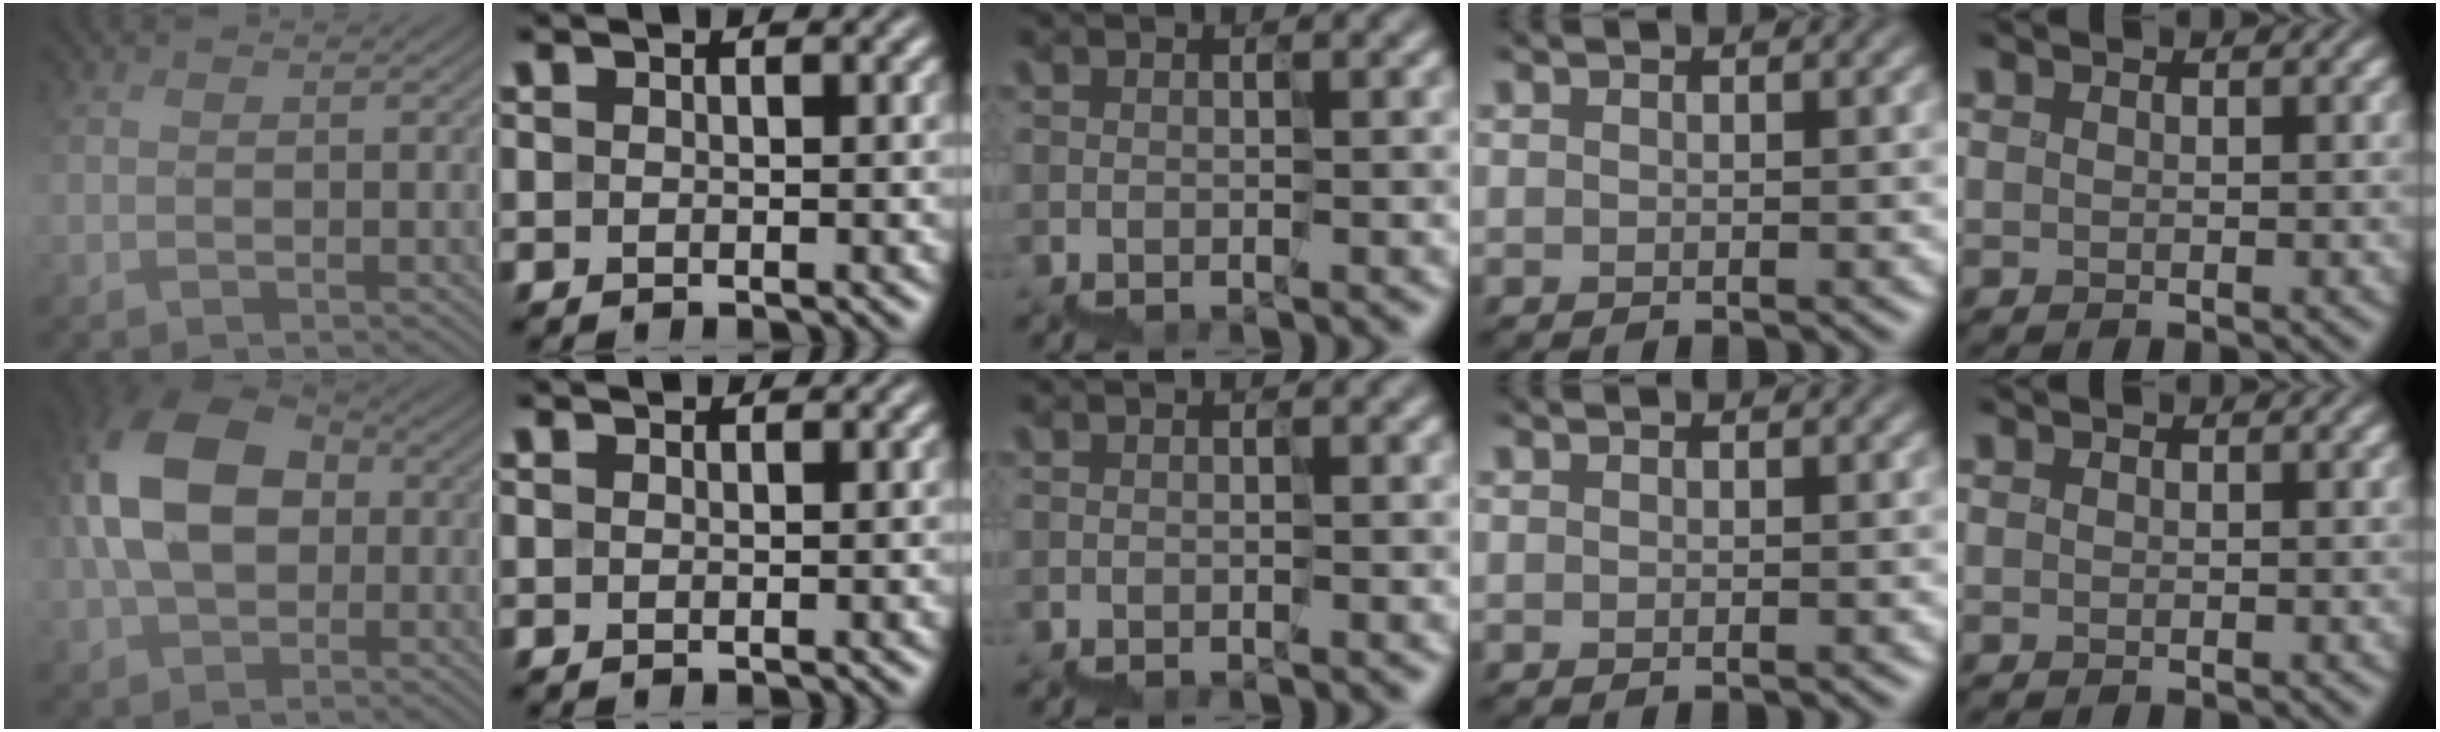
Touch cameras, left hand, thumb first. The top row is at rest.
{"thumb": {"total": 12.9, "force": [0.4, 8.7, 9.6], "torque": [-0.213, 0.010, -0.005]}, "index": {"total": 1.1, "force": [1.1, 0.3, 0.3], "torque": [-0.011, -0.003, 0.010]}}